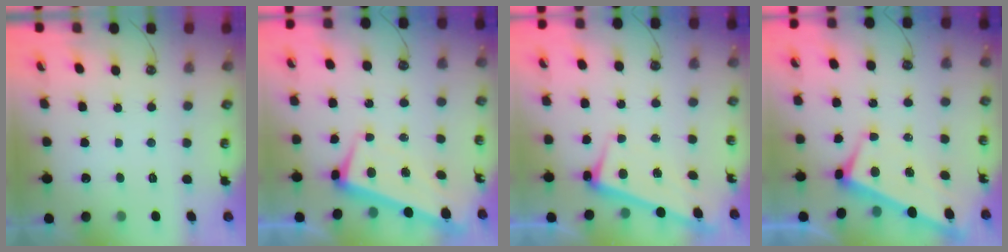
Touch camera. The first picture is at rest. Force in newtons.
{"total": 3.0, "press": 2.4, "slide": 1.8}
{"total": 2.6, "press": 2.6, "slide": 0.5}
{"total": 2.5, "press": 2.4, "slide": 0.9}